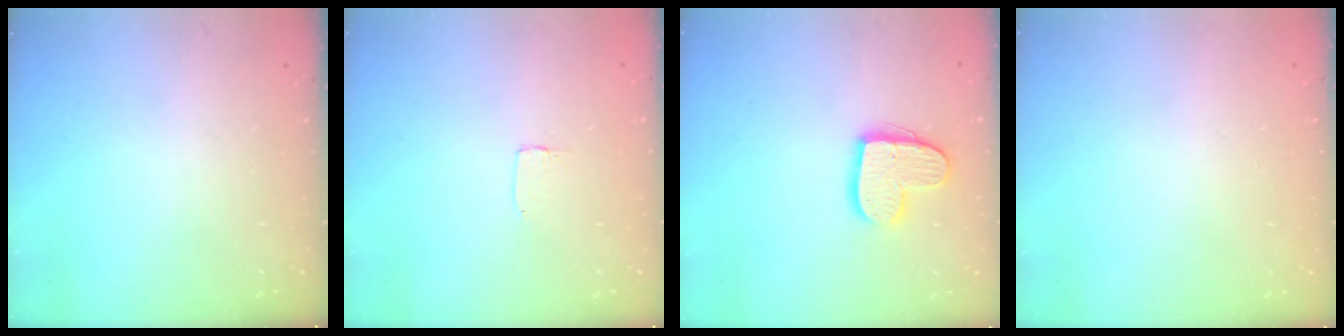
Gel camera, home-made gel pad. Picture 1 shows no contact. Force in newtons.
{"total": 1.2, "press": 1.2, "slide": 0.0}
{"total": 13.5, "press": 13.5, "slide": 0.9}
{"total": 0.0}